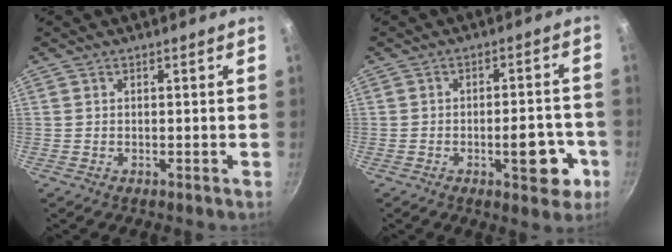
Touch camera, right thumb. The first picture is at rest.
{"total": 9.3, "force": [-3.3, 4.1, 7.7], "torque": [-0.070, 0.023, -0.040]}